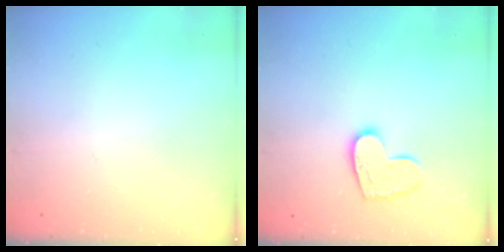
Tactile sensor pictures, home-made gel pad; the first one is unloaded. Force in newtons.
{"total": 11.3, "press": 11.2, "slide": 0.7}